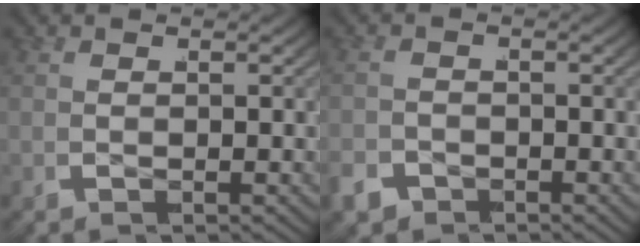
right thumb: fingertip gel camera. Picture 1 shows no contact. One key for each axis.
{"total": 2.4, "fx": -1.7, "fy": 1.7, "fz": 0.3, "tx": -0.006, "ty": 0.001, "tz": -0.032}